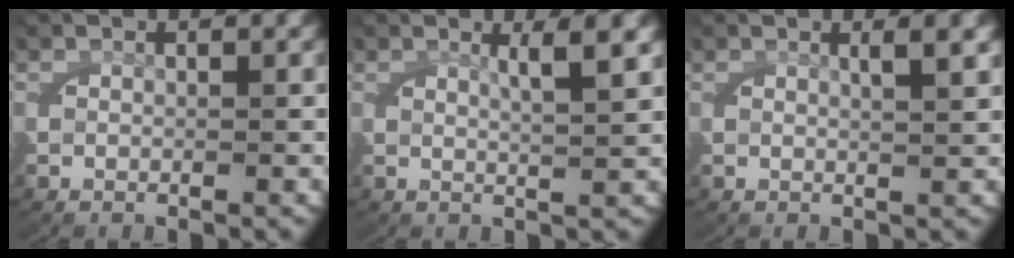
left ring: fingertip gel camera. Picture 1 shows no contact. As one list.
[{"total": 2.8, "force": [1.4, -0.2, 2.5], "torque": [-0.043, -0.004, 0.029]}, {"total": 1.8, "force": [0.8, -0.2, 1.5], "torque": [-0.030, -0.005, 0.019]}]